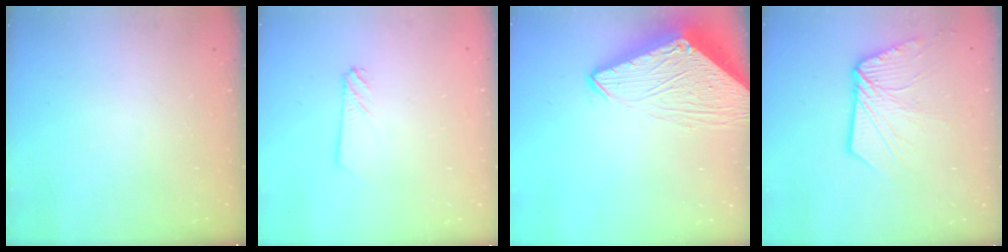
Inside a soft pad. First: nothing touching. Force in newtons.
{"total": 2.7, "press": 2.7, "slide": 0.3}
{"total": 10.2, "press": 10.2, "slide": 0.8}
{"total": 10.5, "press": 10.5, "slide": 1.2}